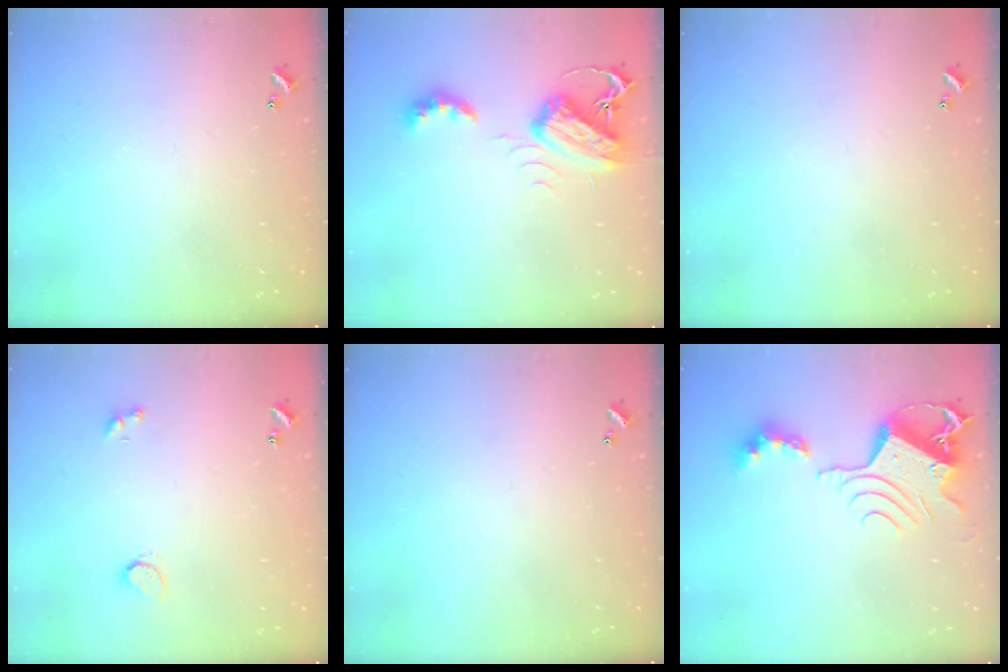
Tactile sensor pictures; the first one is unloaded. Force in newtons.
{"total": 7.0, "press": 7.0, "slide": 0.1}
{"total": 0.0}
{"total": 2.3, "press": 2.3, "slide": 0.5}
{"total": 0.0}
{"total": 10.9, "press": 10.9, "slide": 1.2}